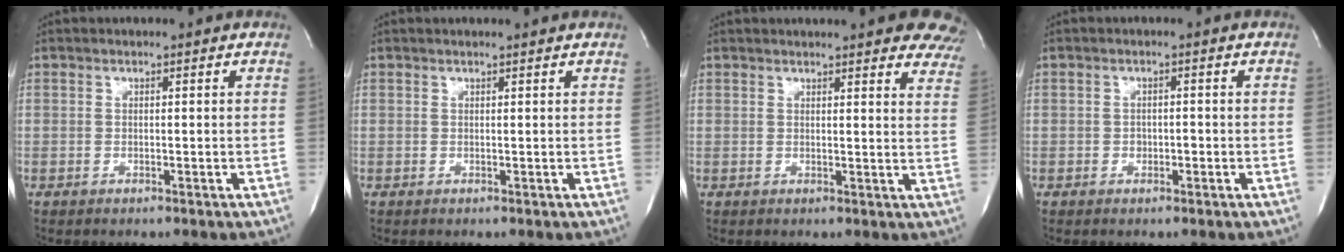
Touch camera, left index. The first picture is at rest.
{"total": 2.0, "force": [1.9, -0.2, 0.7], "torque": [-0.014, 0.008, 0.022]}
{"total": 19.3, "force": [17.2, 3.8, 7.9], "torque": [-0.101, -0.035, 0.180]}
{"total": 1.2, "force": [-0.4, 0.9, 0.6], "torque": [-0.007, 0.004, -0.005]}